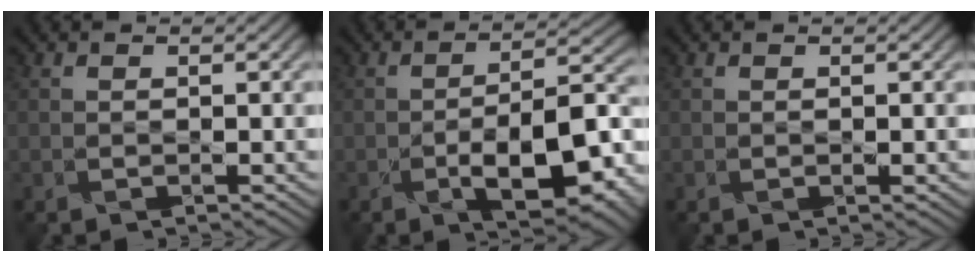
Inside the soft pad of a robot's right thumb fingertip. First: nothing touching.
{"total": 11.0, "force": [-4.8, 3.7, 9.2], "torque": [-0.141, -0.001, -0.073]}
{"total": 0.5, "force": [0.0, 0.2, 0.5], "torque": [-0.007, -0.002, 0.000]}